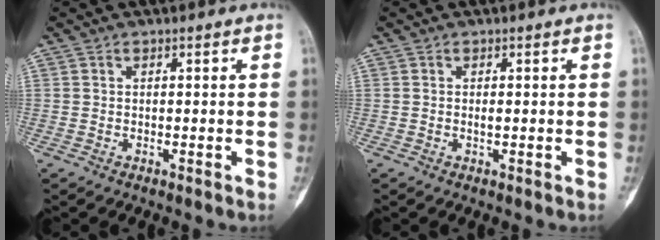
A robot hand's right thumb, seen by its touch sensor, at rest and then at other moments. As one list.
[{"total": 0.6, "force": [0.0, 0.1, 0.6], "torque": [-0.012, -0.001, -0.001]}]